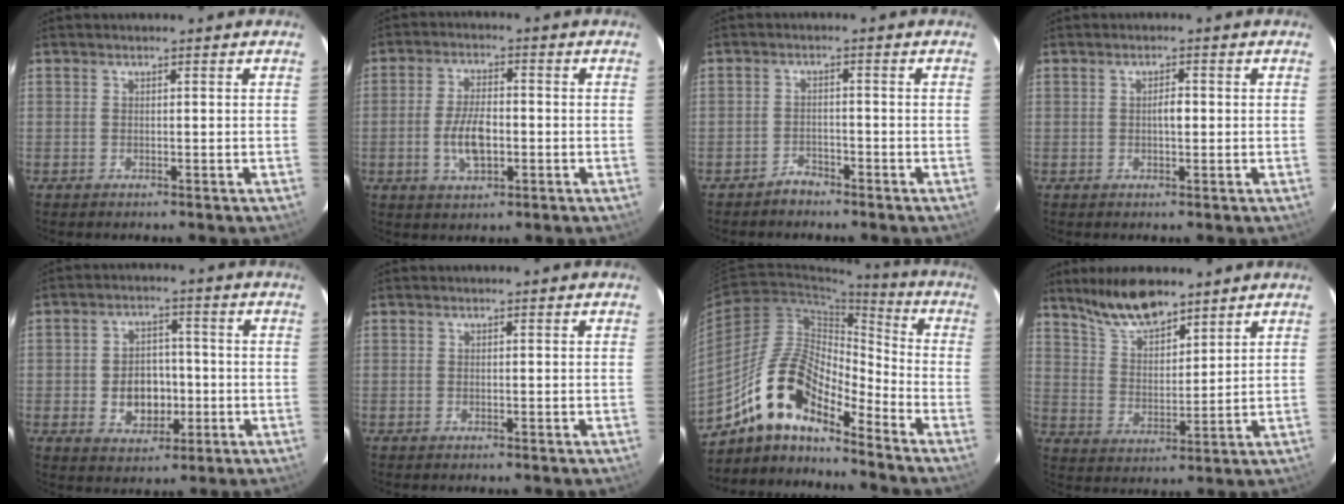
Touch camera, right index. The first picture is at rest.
{"total": 7.6, "force": [-1.8, 3.6, 6.5], "torque": [-0.131, 0.000, -0.030]}
{"total": 2.6, "force": [-2.3, 1.3, 0.1], "torque": [-0.003, 0.007, -0.039]}
{"total": 1.9, "force": [0.0, 0.8, 1.7], "torque": [-0.030, 0.004, 0.000]}
{"total": 7.9, "force": [-1.7, 6.1, 4.8], "torque": [-0.096, 0.009, -0.013]}
{"total": 0.0}
{"total": 14.7, "force": [-11.3, 4.8, 8.2], "torque": [-0.148, 0.011, -0.224]}
{"total": 10.4, "force": [8.5, 3.0, 5.4], "torque": [-0.100, 0.010, 0.163]}